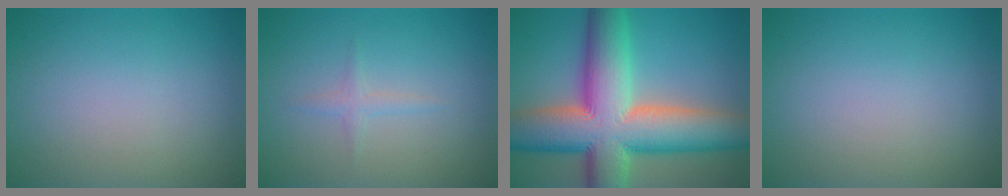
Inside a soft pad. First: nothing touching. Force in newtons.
{"total": 1.1, "press": 1.1, "slide": 0.1}
{"total": 15.2, "press": 15.2, "slide": 0.8}
{"total": 0.0}